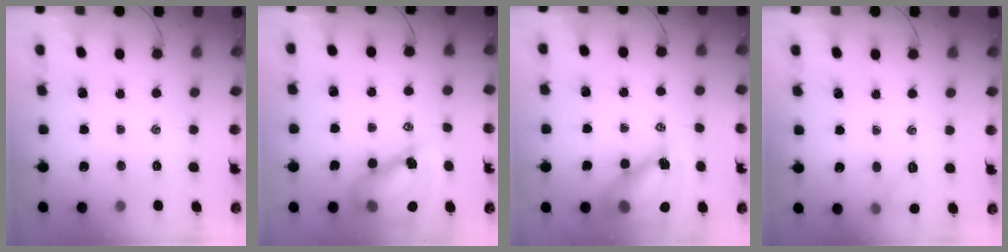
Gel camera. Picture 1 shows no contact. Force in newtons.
{"total": 13.8, "press": 13.3, "slide": 3.8}
{"total": 12.5, "press": 12.1, "slide": 3.2}
{"total": 6.2, "press": 6.0, "slide": 1.6}